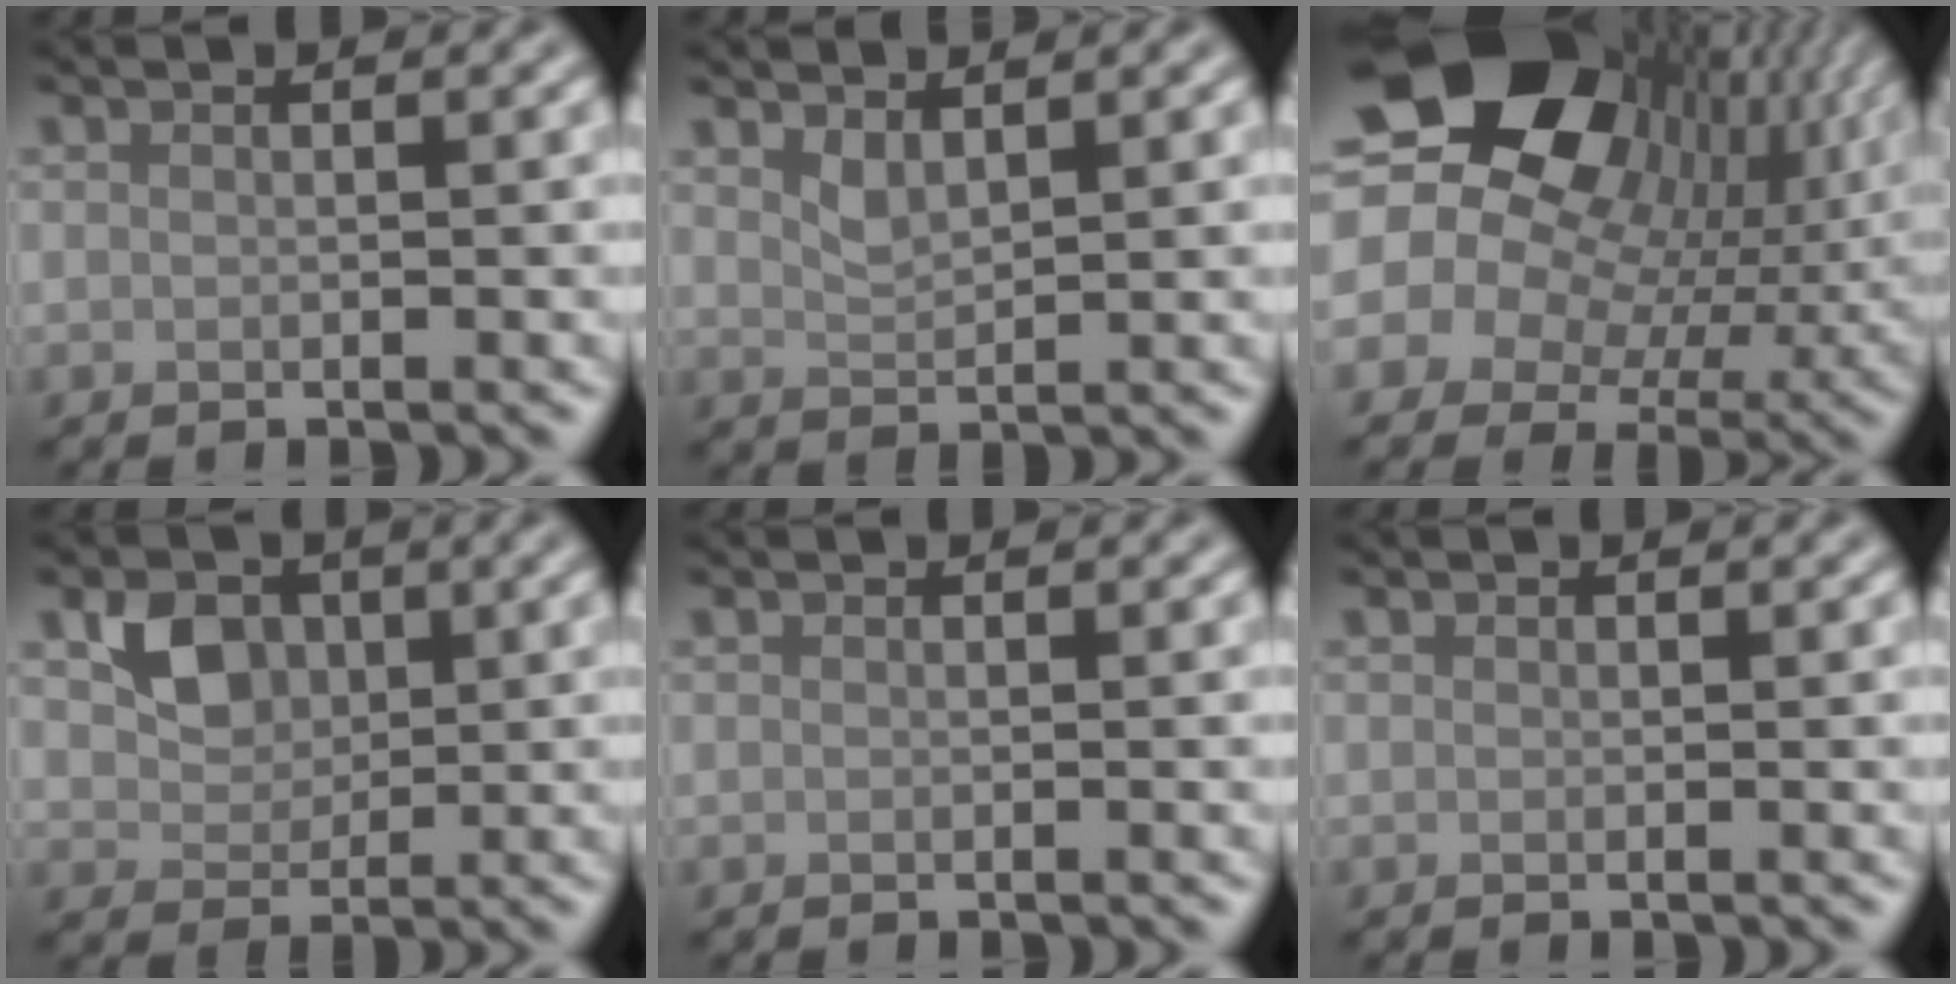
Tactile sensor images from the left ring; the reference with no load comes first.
{"total": 1.5, "force": [1.2, 0.4, 0.8], "torque": [-0.021, -0.005, 0.027]}
{"total": 20.9, "force": [6.0, 15.0, 13.2], "torque": [-0.247, 0.020, 0.095]}
{"total": 3.3, "force": [1.1, 2.6, 1.7], "torque": [-0.032, -0.001, 0.018]}
{"total": 0.0}
{"total": 0.0}